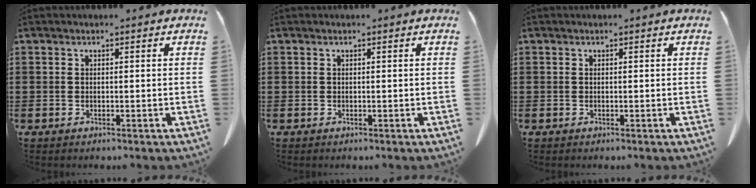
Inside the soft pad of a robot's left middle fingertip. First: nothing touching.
{"total": 0.0}
{"total": 0.0}